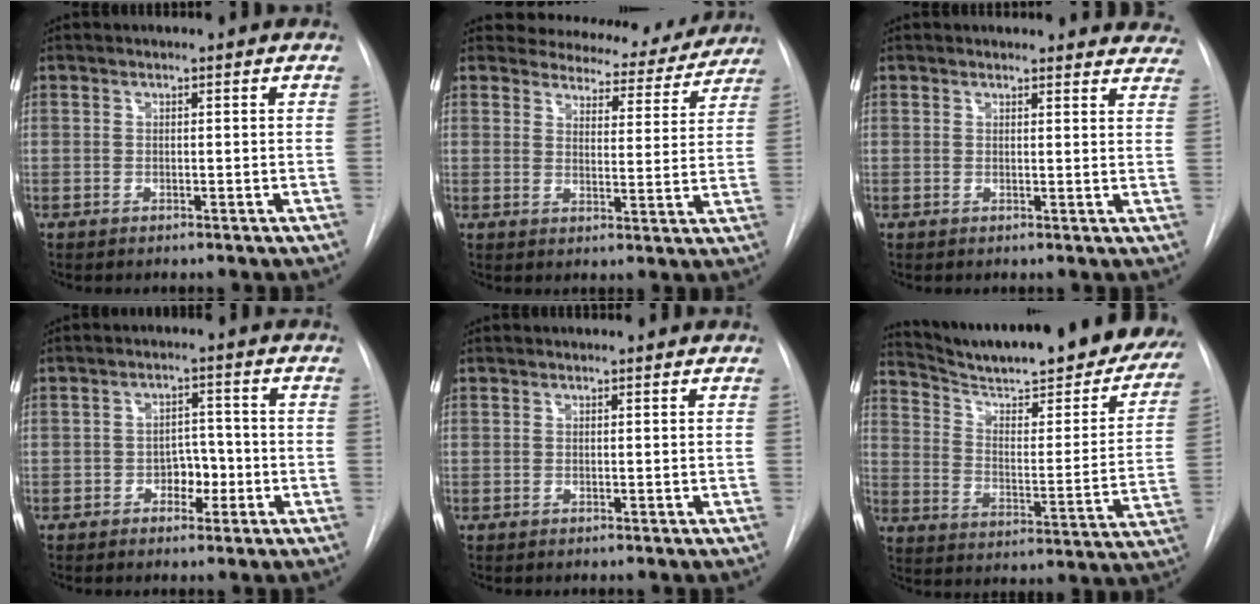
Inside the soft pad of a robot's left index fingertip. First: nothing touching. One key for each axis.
{"total": 13.3, "fx": 12.4, "fy": 4.3, "fz": 1.8, "tx": 0.005, "ty": -0.029, "tz": 0.133}
{"total": 11.6, "fx": 11.2, "fy": 2.9, "fz": 1.3, "tx": 0.021, "ty": -0.040, "tz": 0.091}
{"total": 4.1, "fx": -2.2, "fy": 2.4, "fz": 2.4, "tx": -0.026, "ty": 0.003, "tz": -0.034}
{"total": 0.0}
{"total": 30.4, "fx": 26.4, "fy": 5.3, "fz": 14.2, "tx": -0.216, "ty": -0.084, "tz": 0.339}